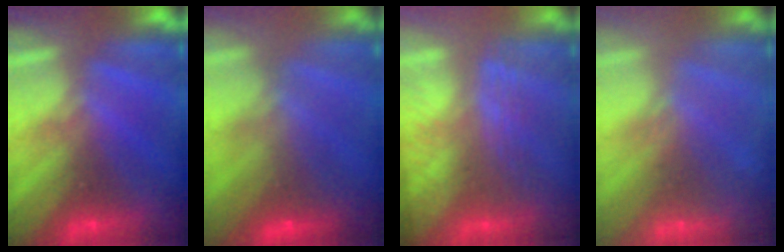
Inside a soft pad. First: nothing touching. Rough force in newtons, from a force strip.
{"total": 7.3}
{"total": 2.7}
{"total": 2.4}